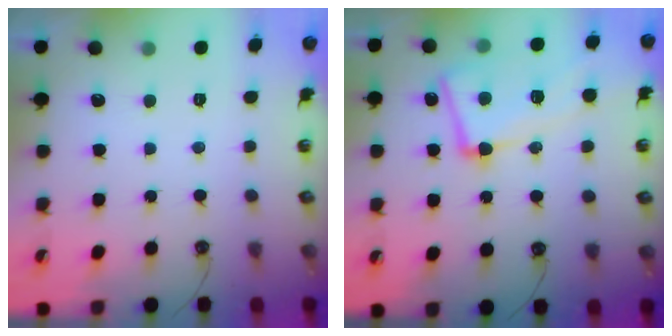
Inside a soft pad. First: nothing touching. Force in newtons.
{"total": 9.0, "press": 8.8, "slide": 1.7}